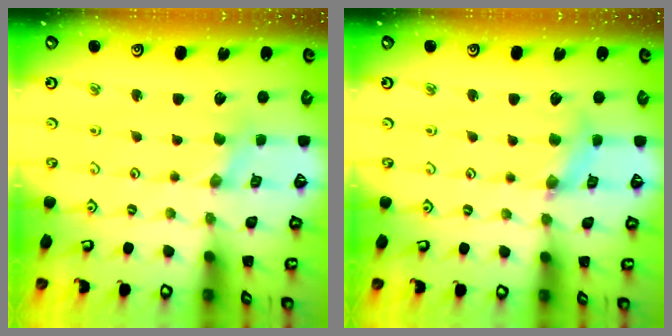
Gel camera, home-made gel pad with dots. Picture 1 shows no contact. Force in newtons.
{"total": 4.2, "press": 4.2, "slide": 0.4}